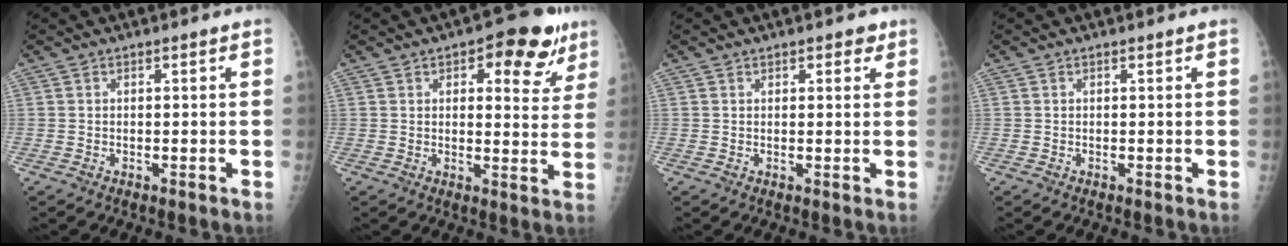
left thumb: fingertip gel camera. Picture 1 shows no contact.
{"total": 11.7, "force": [6.2, 5.5, 8.3], "torque": [-0.056, -0.018, 0.074]}
{"total": 2.1, "force": [1.3, 1.3, 1.1], "torque": [0.004, -0.004, 0.014]}
{"total": 0.0}